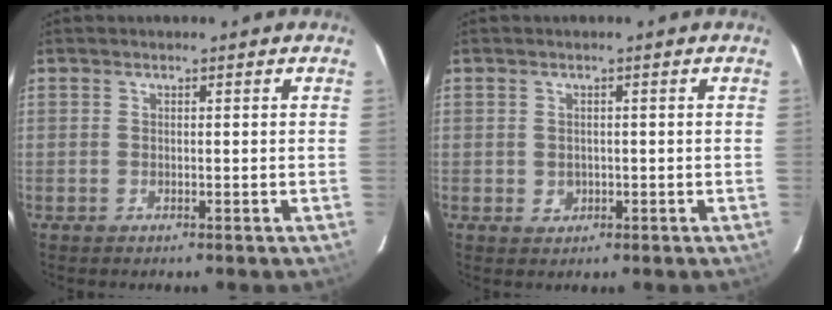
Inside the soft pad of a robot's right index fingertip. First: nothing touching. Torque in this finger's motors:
{"motor_torque": [0.12, 0.03, 0.01, 0.01]}